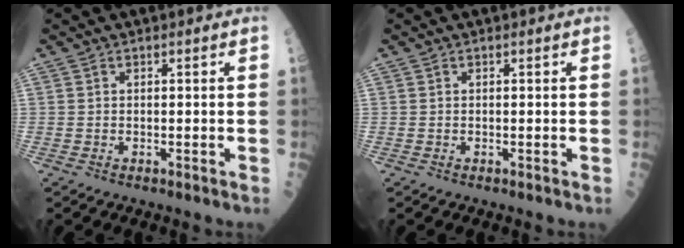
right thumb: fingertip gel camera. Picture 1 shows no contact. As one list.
[{"total": 0.0}]